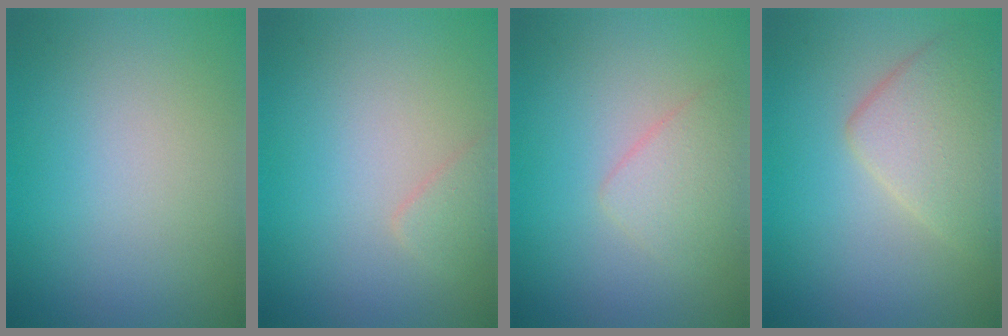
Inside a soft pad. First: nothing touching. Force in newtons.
{"total": 1.2, "press": 1.2, "slide": 0.0}
{"total": 2.2, "press": 2.2, "slide": 0.0}
{"total": 4.5, "press": 4.4, "slide": 0.3}